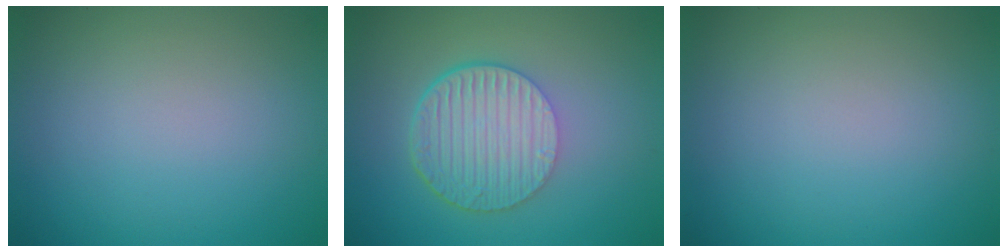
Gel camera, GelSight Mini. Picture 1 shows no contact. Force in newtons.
{"total": 6.6, "press": 4.4, "slide": 4.9}
{"total": 0.0}